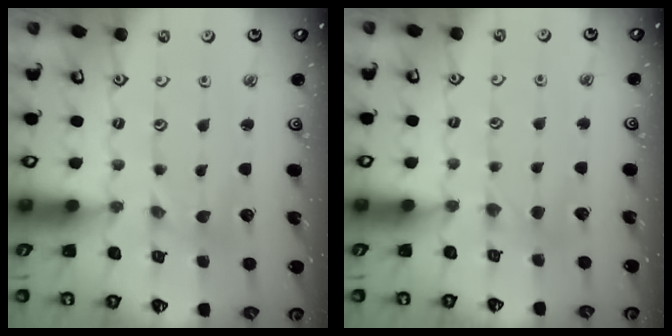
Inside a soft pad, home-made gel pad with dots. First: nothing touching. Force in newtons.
{"total": 2.8, "press": 2.7, "slide": 0.5}